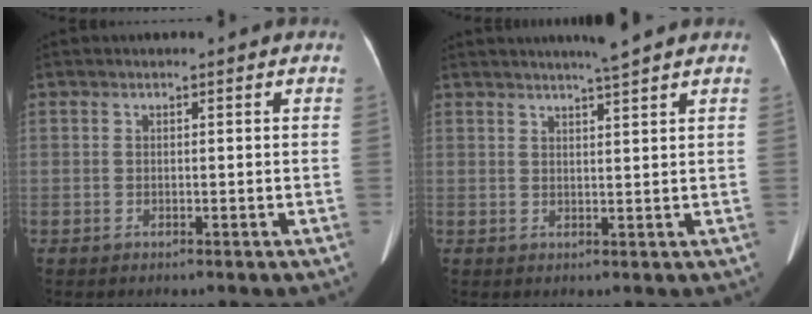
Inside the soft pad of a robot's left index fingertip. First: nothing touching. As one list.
[{"total": 4.1, "force": [3.5, -0.9, 2.0], "torque": [-0.031, 0.002, 0.053]}]